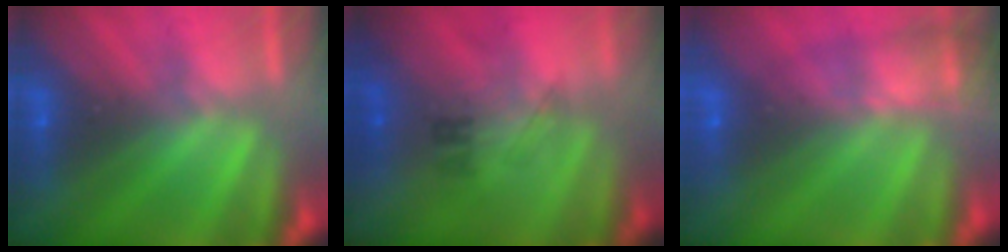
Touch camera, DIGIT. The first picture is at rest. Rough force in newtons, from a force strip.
{"total": 2.3}
{"total": 7.5}